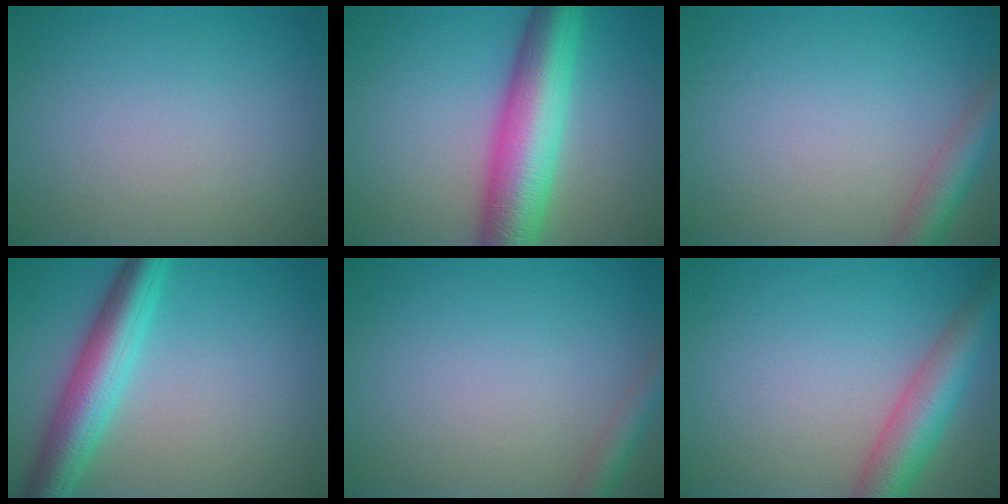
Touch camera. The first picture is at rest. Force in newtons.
{"total": 9.6, "press": 9.6, "slide": 0.2}
{"total": 3.5, "press": 3.5, "slide": 0.2}
{"total": 6.2, "press": 6.2, "slide": 0.1}
{"total": 2.1, "press": 2.1, "slide": 0.1}
{"total": 6.0, "press": 6.0, "slide": 0.2}